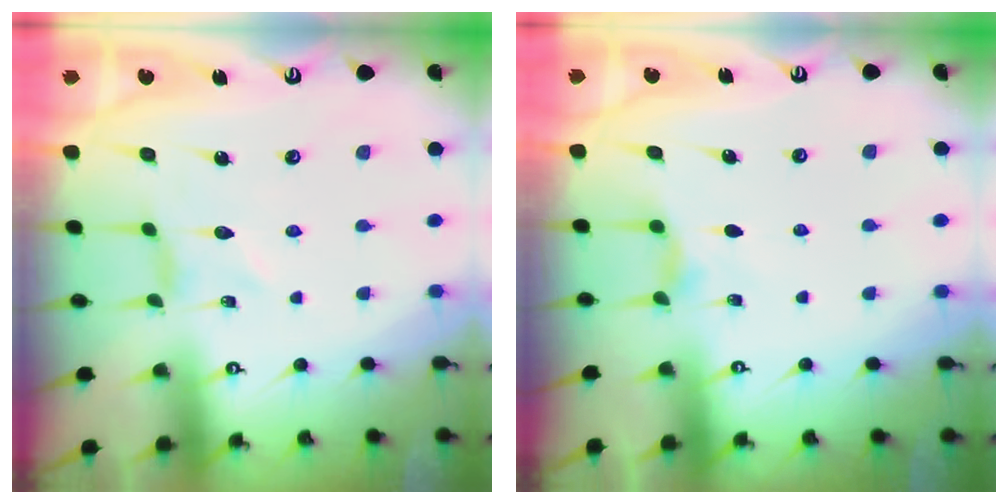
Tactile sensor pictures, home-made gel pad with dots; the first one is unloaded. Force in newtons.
{"total": 3.7, "press": 3.6, "slide": 0.6}